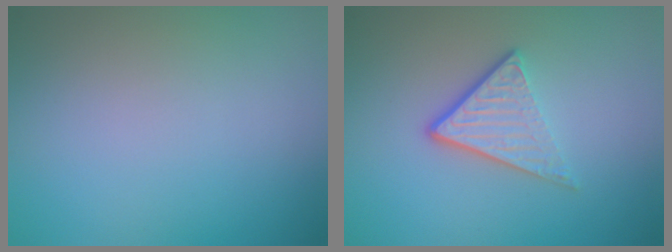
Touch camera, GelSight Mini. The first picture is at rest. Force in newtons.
{"total": 3.7, "press": 2.6, "slide": 2.6}